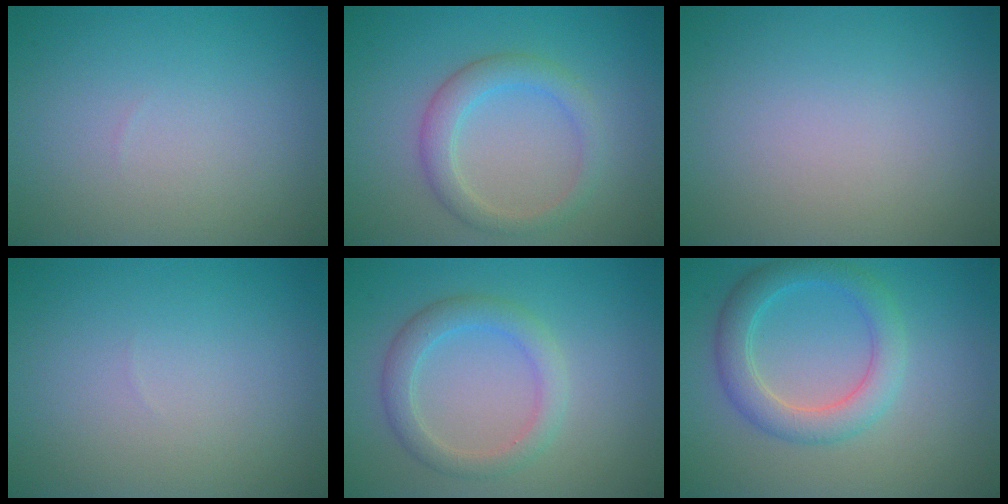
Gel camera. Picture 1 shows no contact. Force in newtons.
{"total": 3.0, "press": 3.0, "slide": 0.2}
{"total": 0.0}
{"total": 0.0}
{"total": 3.0, "press": 2.9, "slide": 0.3}
{"total": 4.1, "press": 4.1, "slide": 0.3}